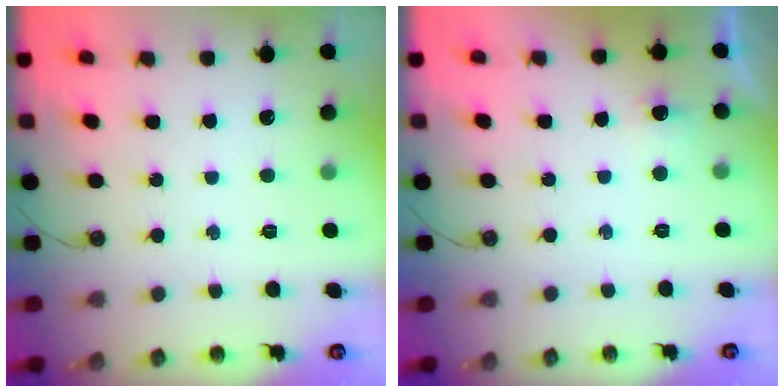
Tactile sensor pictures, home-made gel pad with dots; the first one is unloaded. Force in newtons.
{"total": 4.4, "press": 4.2, "slide": 1.2}